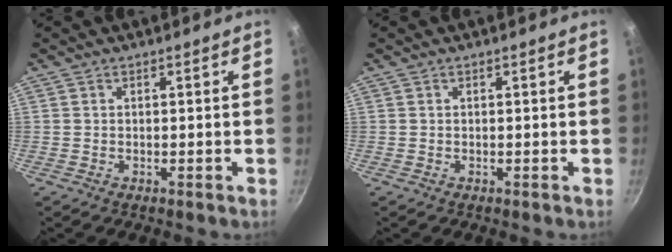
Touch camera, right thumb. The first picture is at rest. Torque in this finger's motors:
{"motor_torque": [-0.14, 0.15, -0.11, 0.11, 0.00]}